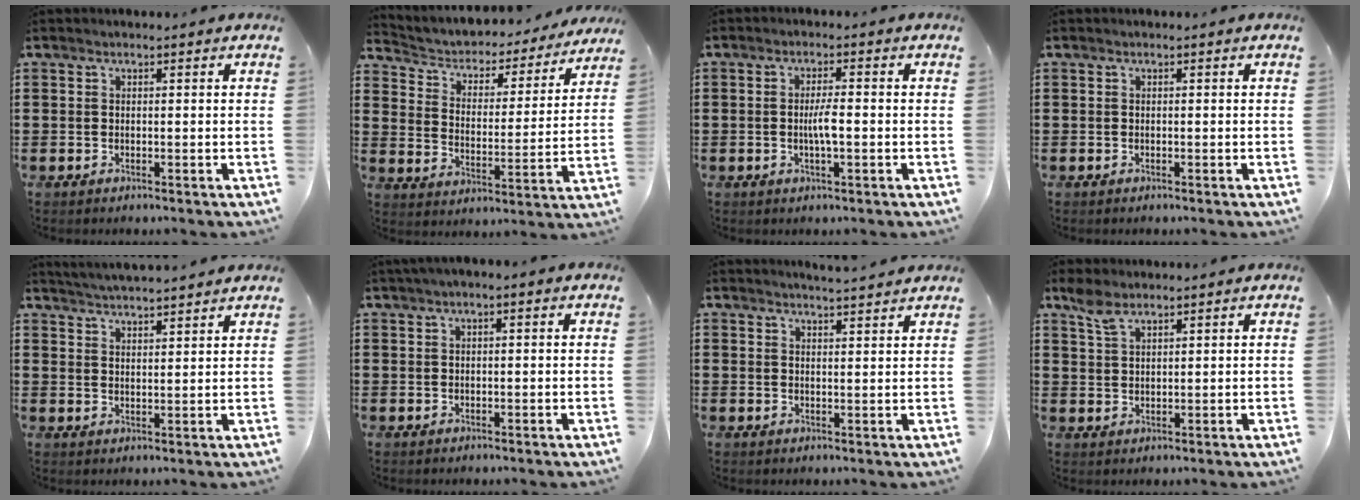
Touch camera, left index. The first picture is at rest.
{"total": 3.0, "force": [2.5, 1.6, 0.5], "torque": [-0.029, -0.021, 0.032]}
{"total": 3.2, "force": [-0.5, 0.5, 3.1], "torque": [-0.065, -0.002, -0.012]}
{"total": 0.0}
{"total": 3.4, "force": [3.3, -0.7, 0.1], "torque": [-0.013, -0.015, 0.060]}
{"total": 1.1, "force": [0.2, 0.1, 1.1], "torque": [-0.020, -0.001, 0.004]}
{"total": 2.6, "force": [2.5, -0.5, 0.2], "torque": [-0.010, -0.011, 0.047]}
{"total": 3.4, "force": [2.6, 1.2, 1.8], "torque": [-0.042, 0.001, 0.049]}